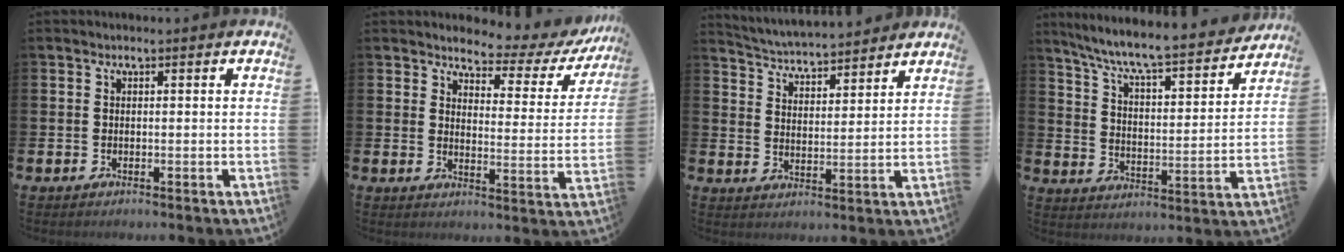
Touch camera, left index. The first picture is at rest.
{"total": 3.7, "force": [3.4, 1.4, 0.9], "torque": [-0.038, -0.030, 0.050]}
{"total": 4.7, "force": [4.7, 0.3, 0.1], "torque": [-0.030, -0.035, 0.081]}
{"total": 7.8, "force": [7.2, 0.6, 3.0], "torque": [-0.097, -0.055, 0.120]}